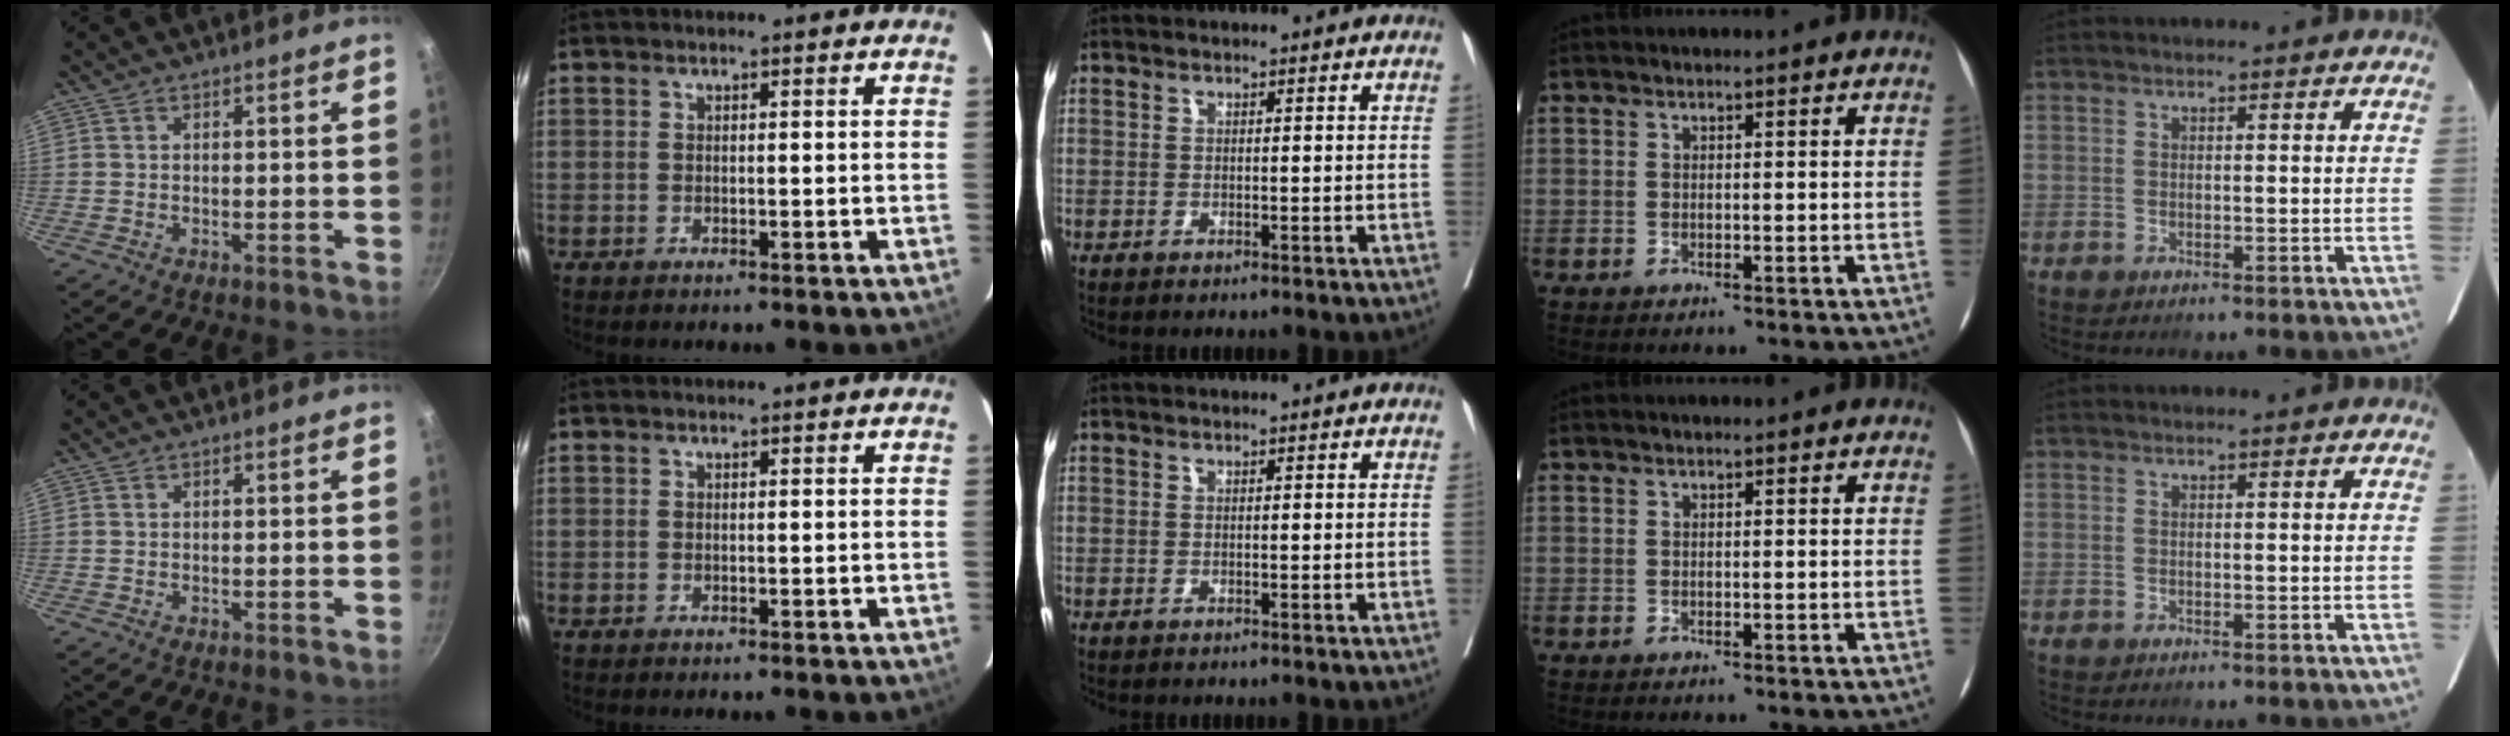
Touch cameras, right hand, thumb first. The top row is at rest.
{}